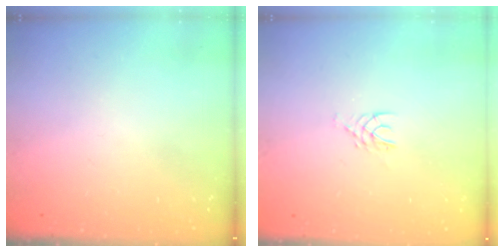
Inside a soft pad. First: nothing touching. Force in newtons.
{"total": 2.5, "press": 2.5, "slide": 0.2}